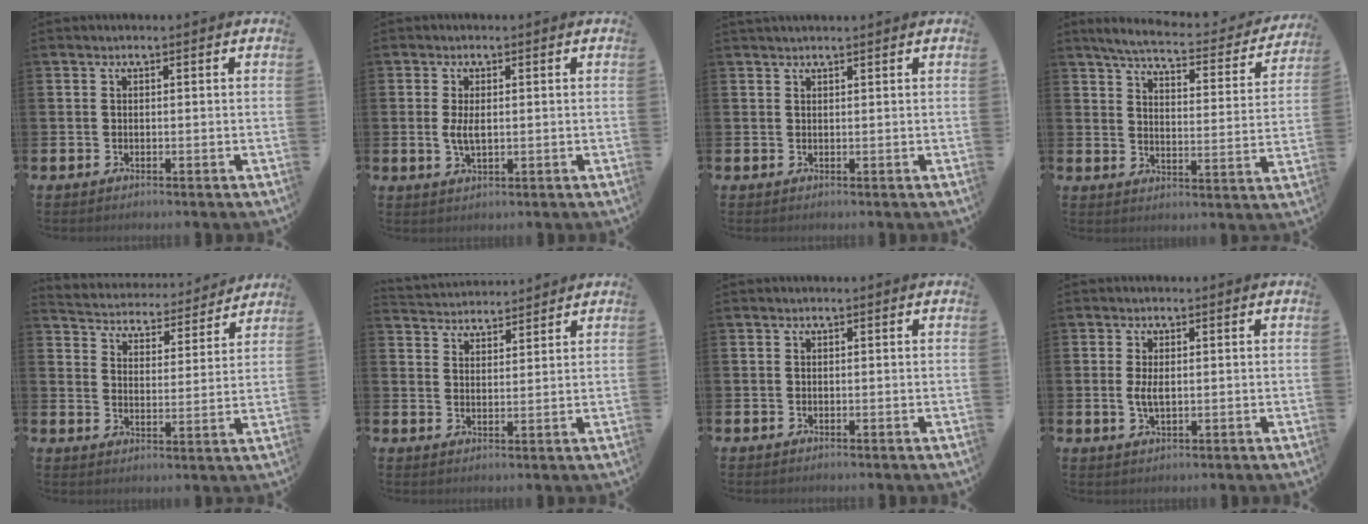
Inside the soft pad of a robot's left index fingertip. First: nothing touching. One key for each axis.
{"total": 2.8, "fx": 0.1, "fy": 1.2, "fz": 2.5, "tx": -0.040, "ty": 0.000, "tz": -0.002}
{"total": 0.8, "fx": 0.8, "fy": -0.1, "fz": 0.2, "tx": -0.004, "ty": 0.000, "tz": 0.015}
{"total": 5.5, "fx": 5.0, "fy": 0.8, "fz": 2.2, "tx": -0.062, "ty": -0.039, "tz": 0.081}
{"total": 4.4, "fx": 4.3, "fy": 1.0, "fz": 0.1, "tx": -0.025, "ty": -0.042, "tz": 0.069}
{"total": 3.8, "fx": 3.7, "fy": 0.5, "fz": -0.5, "tx": -0.012, "ty": -0.020, "tz": 0.069}
{"total": 0.0}
{"total": 2.6, "fx": 0.0, "fy": 1.1, "fz": 2.3, "tx": -0.037, "ty": -0.001, "tz": -0.003}